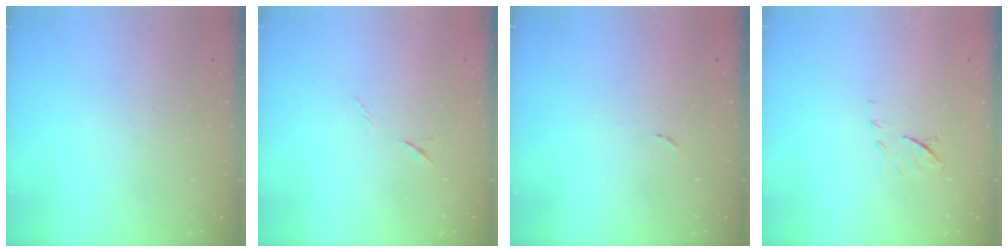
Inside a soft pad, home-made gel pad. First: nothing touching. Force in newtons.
{"total": 6.2, "press": 6.1, "slide": 0.9}
{"total": 4.6, "press": 4.6, "slide": 0.6}
{"total": 7.1, "press": 6.9, "slide": 1.3}